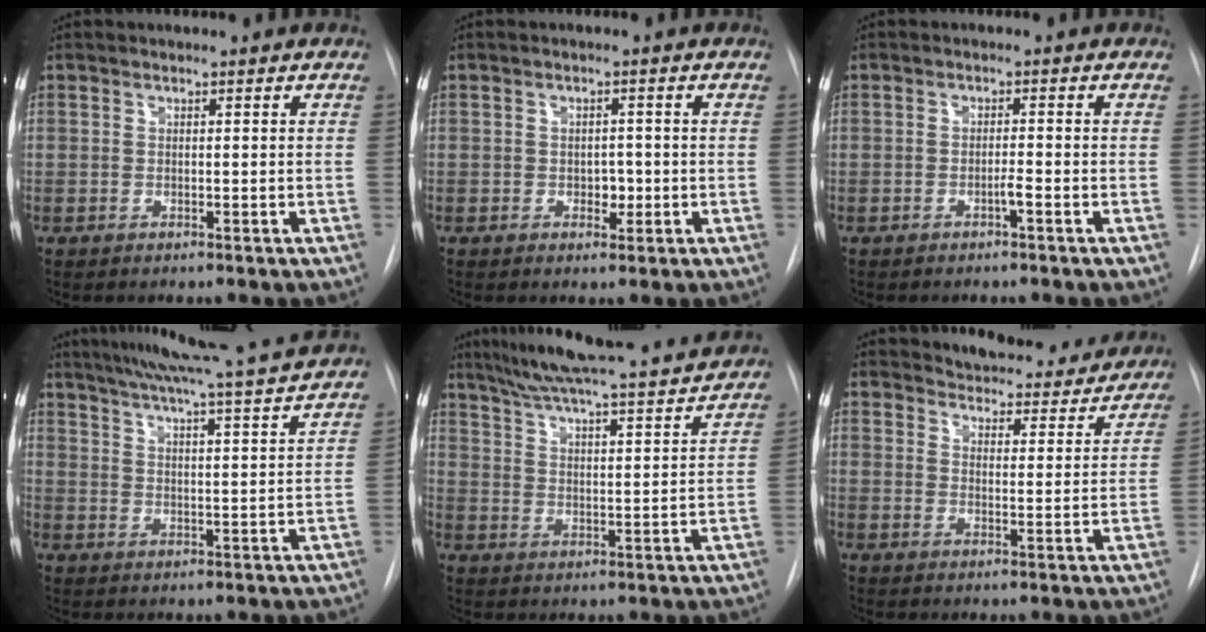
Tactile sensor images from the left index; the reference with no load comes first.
{"total": 2.1, "force": [-0.5, 1.5, 1.4], "torque": [-0.016, 0.004, -0.004]}
{"total": 1.2, "force": [-0.8, 0.0, 0.9], "torque": [-0.018, 0.002, -0.015]}
{"total": 18.5, "force": [16.5, -0.7, 8.1], "torque": [-0.143, -0.012, 0.224]}
{"total": 21.0, "force": [18.9, 1.4, 9.1], "torque": [-0.152, -0.006, 0.265]}
{"total": 14.6, "force": [13.9, 3.7, 2.4], "torque": [-0.005, -0.023, 0.160]}